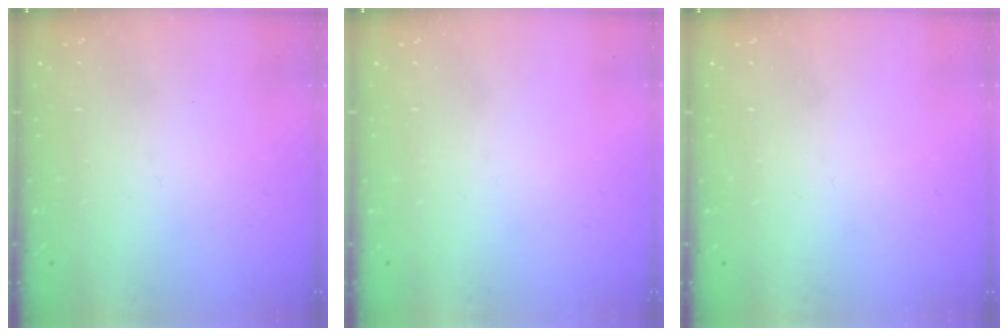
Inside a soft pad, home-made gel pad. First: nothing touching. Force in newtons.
{"total": 0.0}
{"total": 0.0}